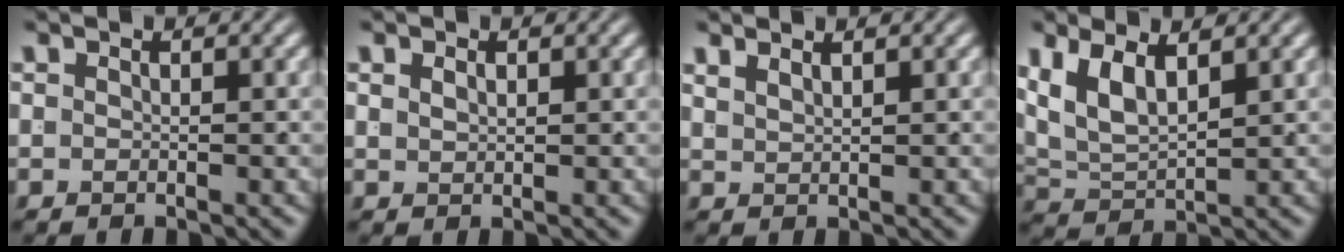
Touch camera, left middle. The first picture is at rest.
{"total": 0.8, "force": [0.6, -0.4, 0.3], "torque": [0.000, -0.006, 0.022]}
{"total": 1.5, "force": [1.4, -0.7, 0.2], "torque": [0.006, -0.001, 0.035]}
{"total": 6.7, "force": [1.6, 4.9, 4.2], "torque": [-0.106, -0.010, 0.030]}